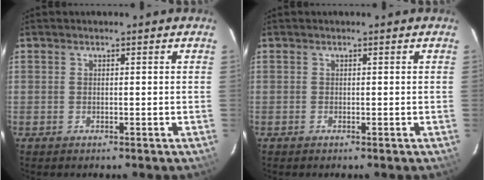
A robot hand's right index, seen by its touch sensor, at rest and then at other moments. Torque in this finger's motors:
{"motor_torque": [-0.01, 0.10, 0.00, 0.01]}